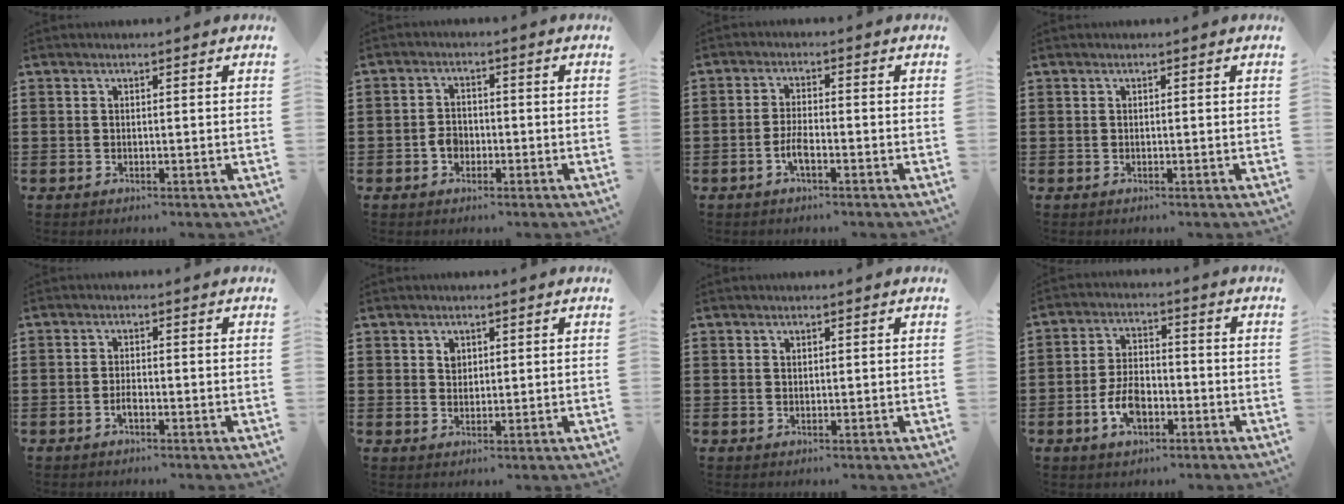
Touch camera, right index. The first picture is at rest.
{"total": 2.8, "force": [-1.1, 2.1, 1.4], "torque": [-0.032, 0.004, -0.023]}
{"total": 3.3, "force": [-1.4, 0.9, 2.8], "torque": [-0.068, -0.004, -0.032]}
{"total": 0.0}
{"total": 1.6, "force": [-0.8, 0.5, 1.3], "torque": [-0.025, 0.000, -0.015]}
{"total": 1.7, "force": [1.0, 1.3, 0.6], "torque": [-0.015, 0.005, 0.018]}
{"total": 0.6, "force": [0.4, 0.4, 0.1], "torque": [-0.004, 0.002, 0.008]}
{"total": 6.5, "force": [-2.6, 3.5, 4.7], "torque": [-0.105, 0.006, -0.053]}